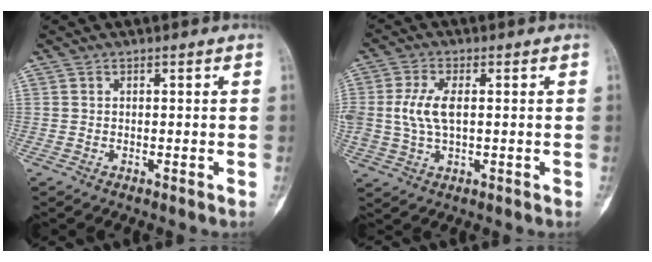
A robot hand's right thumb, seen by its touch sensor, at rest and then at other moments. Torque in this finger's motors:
{"motor_torque": [-0.13, 0.45, 0.90, -0.23, 0.32]}